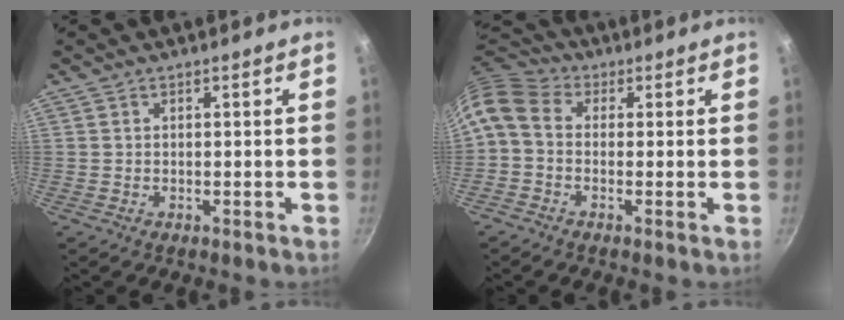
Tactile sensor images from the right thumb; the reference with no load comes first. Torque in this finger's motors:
{"motor_torque": [2.18, 2.31, 0.70, -0.48, 0.39]}